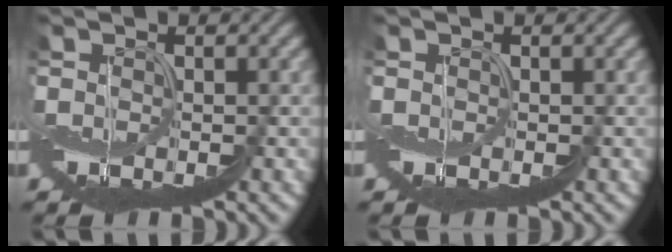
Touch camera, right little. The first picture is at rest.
{"total": 0.0}